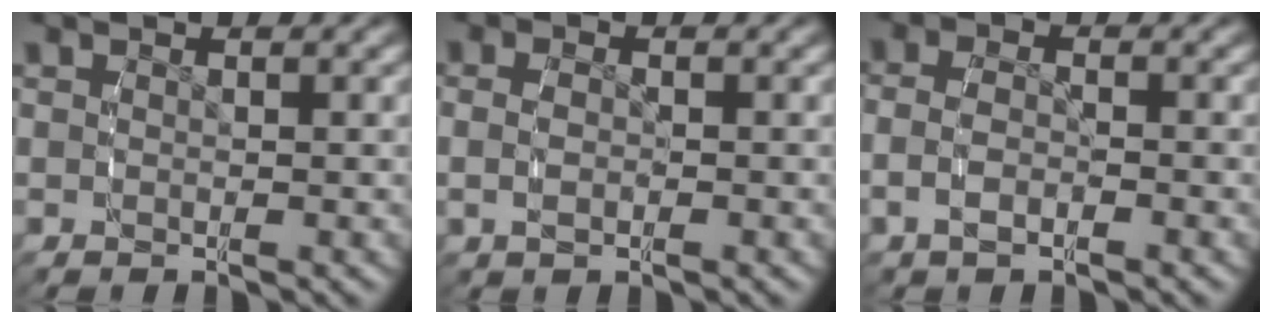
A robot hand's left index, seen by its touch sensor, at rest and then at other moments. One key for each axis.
{"total": 1.8, "fx": -0.2, "fy": 1.0, "fz": 1.5, "tx": -0.036, "ty": -0.004, "tz": -0.001}
{"total": 2.5, "fx": -1.0, "fy": 1.4, "fz": 1.8, "tx": -0.048, "ty": -0.010, "tz": -0.013}